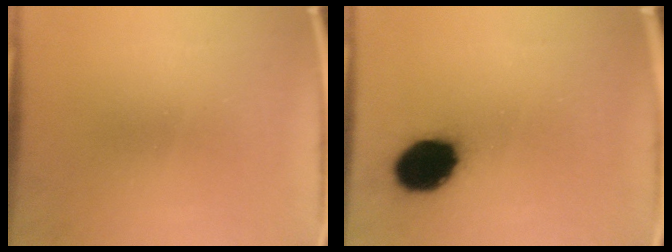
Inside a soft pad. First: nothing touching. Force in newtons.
{"total": 14.2}